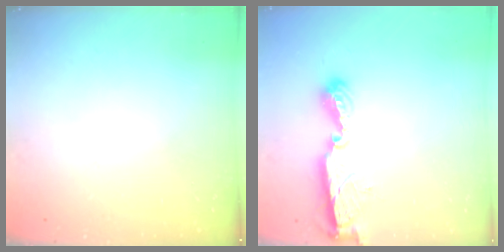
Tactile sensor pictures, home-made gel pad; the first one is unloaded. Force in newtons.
{"total": 8.4, "press": 8.4, "slide": 0.8}